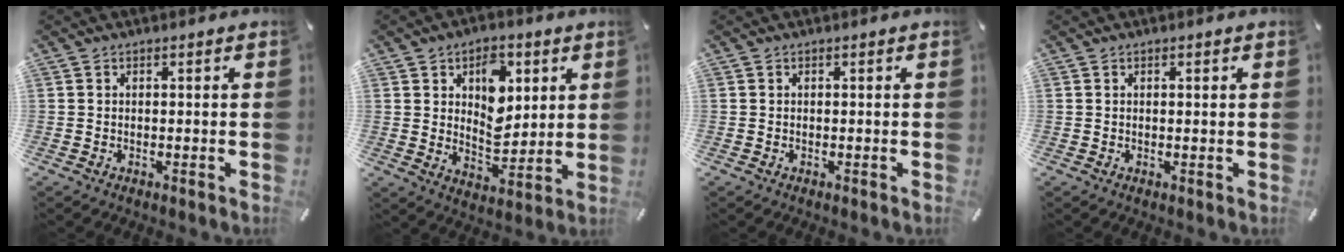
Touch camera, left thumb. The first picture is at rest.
{"total": 10.9, "force": [3.7, 7.8, 6.5], "torque": [-0.077, -0.009, 0.065]}
{"total": 0.0}
{"total": 0.5, "force": [0.2, 0.1, 0.5], "torque": [-0.009, 0.000, 0.004]}